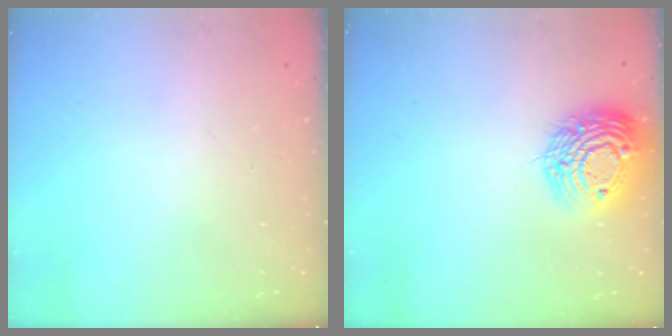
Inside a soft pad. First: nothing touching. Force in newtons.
{"total": 15.6, "press": 15.6, "slide": 1.4}